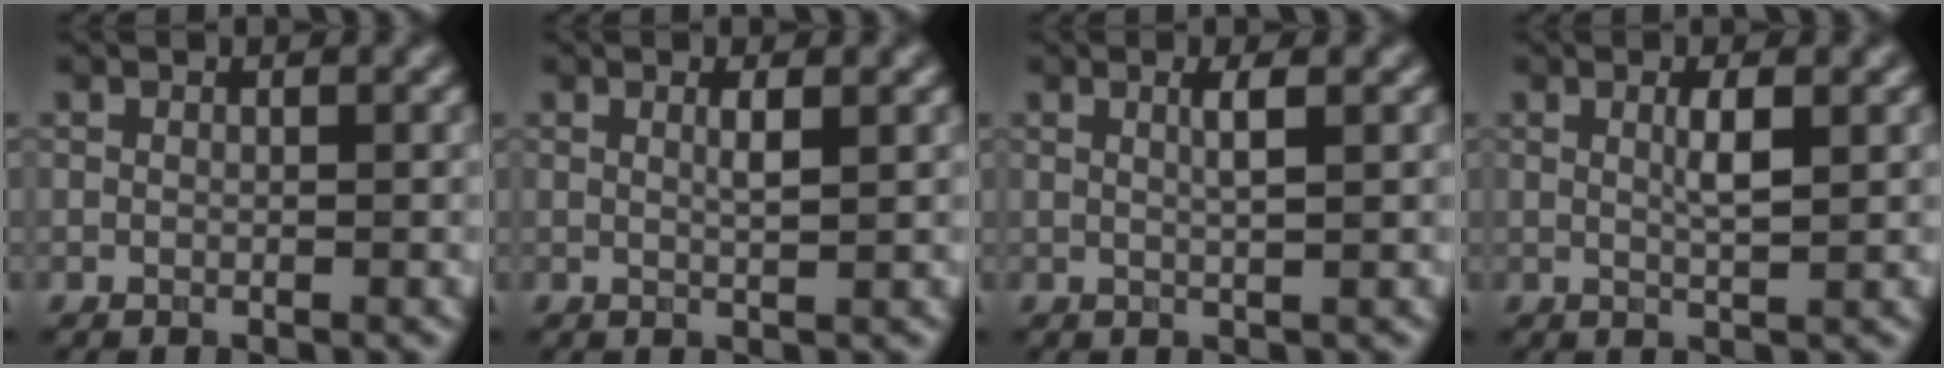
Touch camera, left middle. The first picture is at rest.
{"total": 1.2, "force": [0.3, 0.2, 1.1], "torque": [-0.019, 0.002, 0.006]}
{"total": 1.6, "force": [0.4, 0.3, 1.6], "torque": [-0.026, 0.003, 0.005]}
{"total": 2.0, "force": [0.4, 0.3, 1.9], "torque": [-0.035, 0.002, 0.009]}